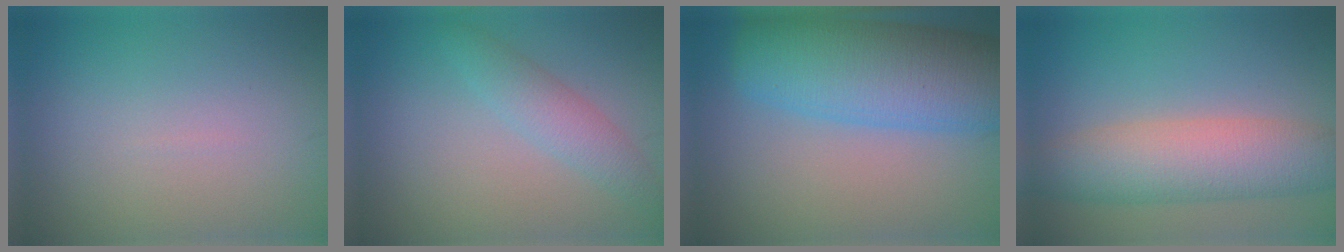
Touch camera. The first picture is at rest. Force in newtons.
{"total": 2.8, "press": 2.8, "slide": 0.1}
{"total": 11.4, "press": 11.4, "slide": 0.6}
{"total": 6.9, "press": 6.9, "slide": 0.4}